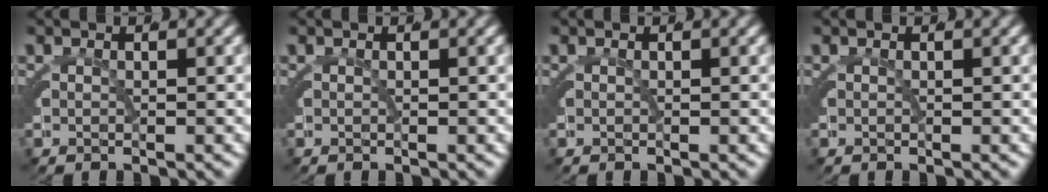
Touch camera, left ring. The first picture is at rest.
{"total": 0.0}
{"total": 0.0}
{"total": 0.0}